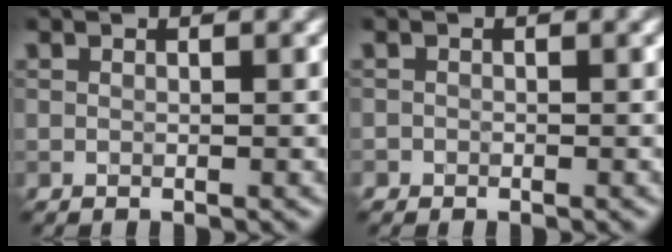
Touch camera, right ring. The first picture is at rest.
{"total": 0.5, "force": [-0.3, 0.4, -0.1], "torque": [0.005, -0.003, -0.006]}